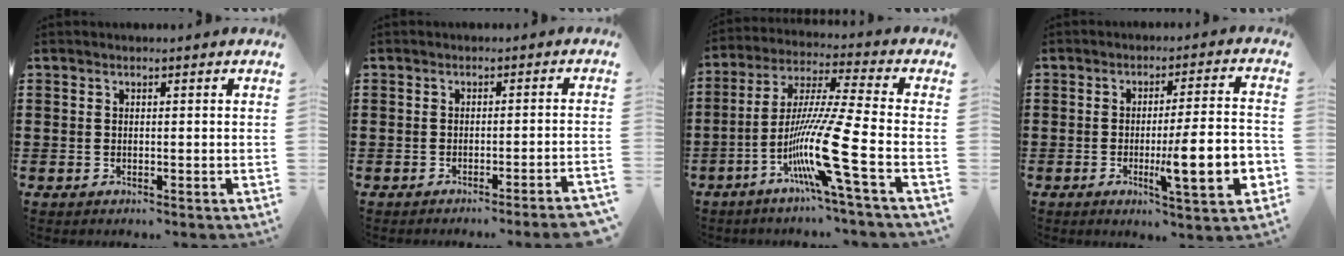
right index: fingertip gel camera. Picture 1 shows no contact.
{"total": 2.4, "force": [-1.9, -0.6, 1.3], "torque": [-0.021, -0.003, -0.039]}
{"total": 14.0, "force": [-5.7, -0.6, 12.8], "torque": [-0.269, -0.020, -0.115]}
{"total": 11.6, "force": [-2.7, 1.9, 11.1], "torque": [-0.171, -0.010, -0.047]}